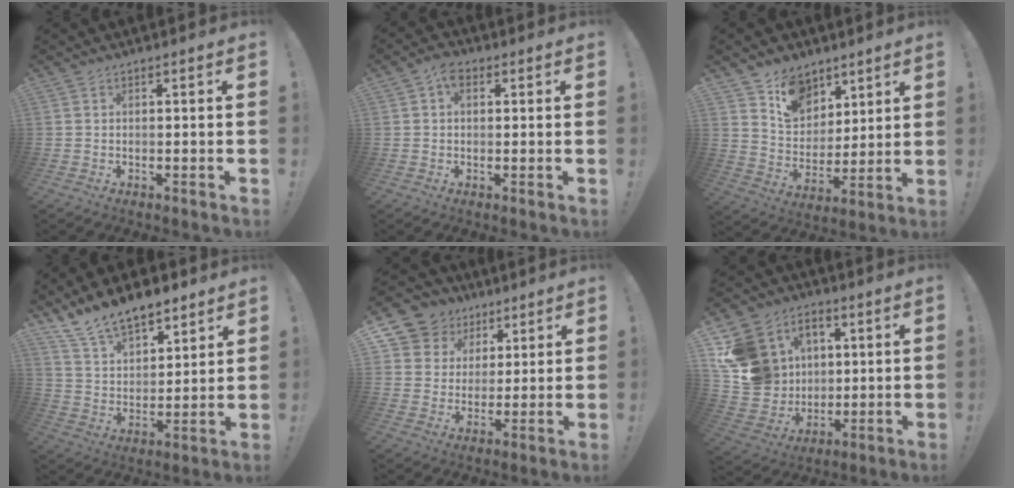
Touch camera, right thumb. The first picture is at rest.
{"total": 4.3, "force": [1.3, 2.9, 2.9], "torque": [-0.043, 0.002, 0.023]}
{"total": 12.2, "force": [8.1, 8.5, 3.1], "torque": [-0.043, -0.061, 0.159]}
{"total": 13.2, "force": [10.9, 5.6, 4.8], "torque": [-0.097, -0.079, 0.204]}
{"total": 10.4, "force": [5.3, 8.6, 2.1], "torque": [-0.035, -0.038, 0.112]}
{"total": 15.8, "force": [4.3, 14.5, 4.6], "torque": [-0.077, -0.013, 0.115]}